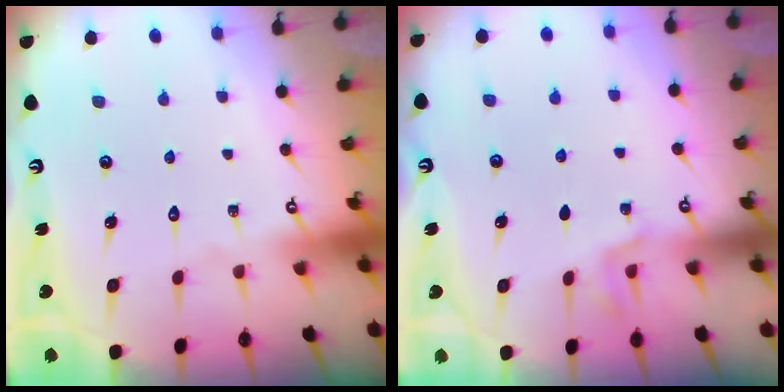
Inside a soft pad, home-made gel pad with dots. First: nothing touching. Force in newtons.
{"total": 1.8, "press": 0.9, "slide": 1.5}